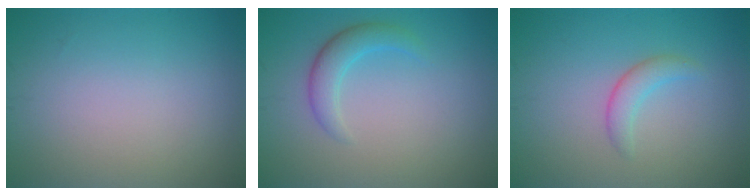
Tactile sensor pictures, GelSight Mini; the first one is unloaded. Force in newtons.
{"total": 2.5, "press": 2.5, "slide": 0.0}
{"total": 1.8, "press": 1.8, "slide": 0.1}